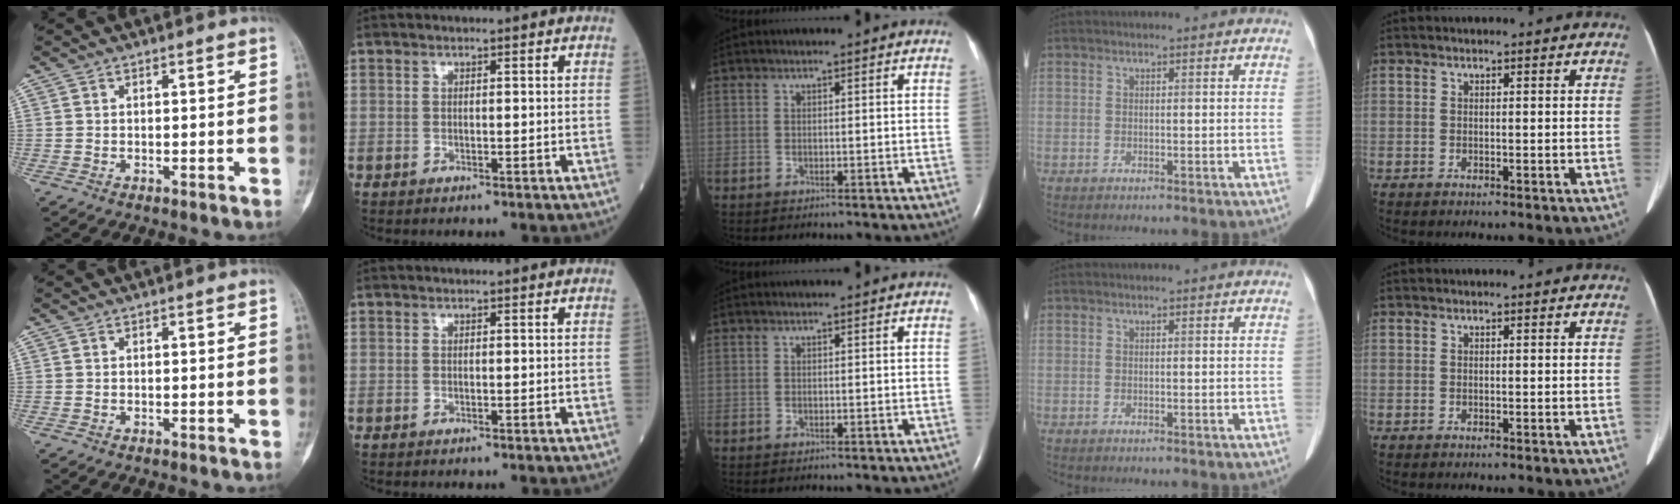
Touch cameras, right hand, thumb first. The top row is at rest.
{}